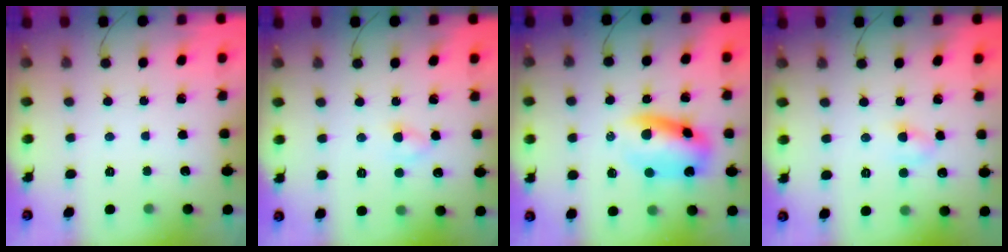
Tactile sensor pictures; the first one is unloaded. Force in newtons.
{"total": 3.2, "press": 3.1, "slide": 0.9}
{"total": 10.4, "press": 10.0, "slide": 2.9}
{"total": 3.5, "press": 3.3, "slide": 1.3}